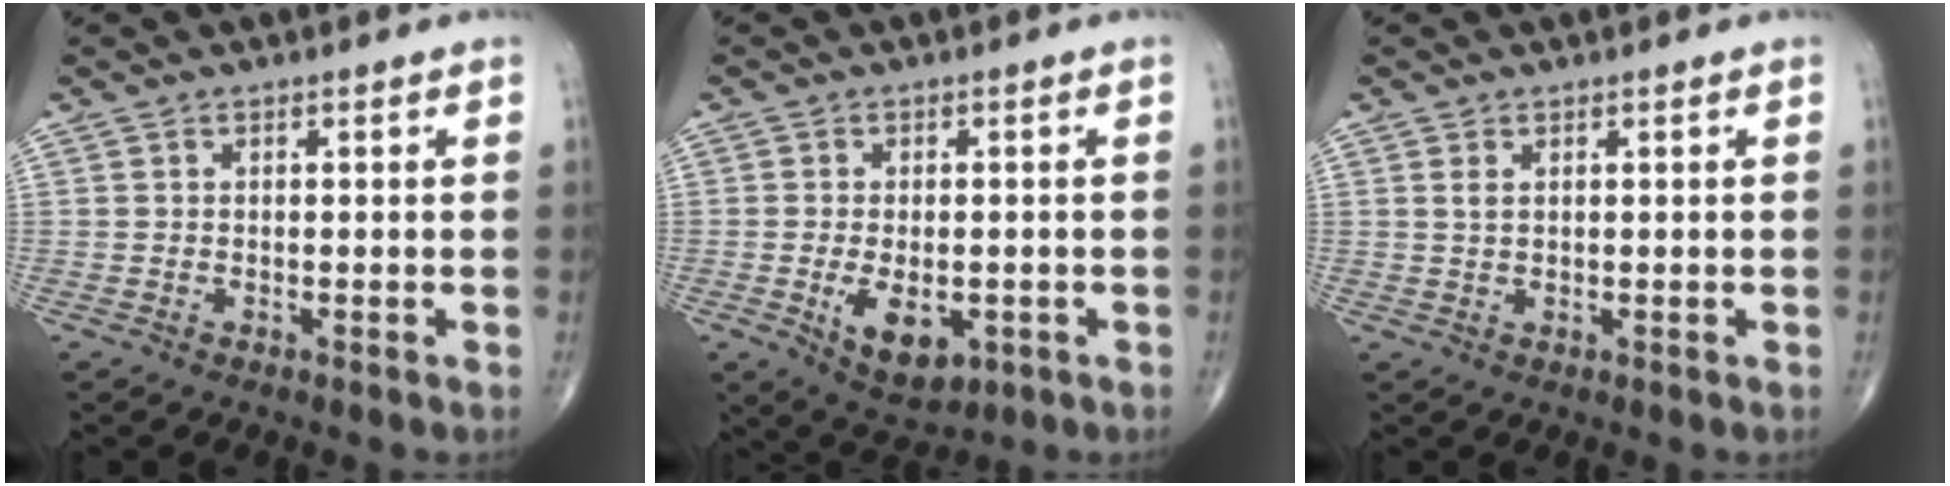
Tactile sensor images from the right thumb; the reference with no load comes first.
{"total": 8.5, "force": [-2.3, 4.8, 6.6], "torque": [-0.088, -0.007, -0.020]}
{"total": 1.4, "force": [0.6, 0.7, 1.0], "torque": [-0.023, 0.003, 0.017]}